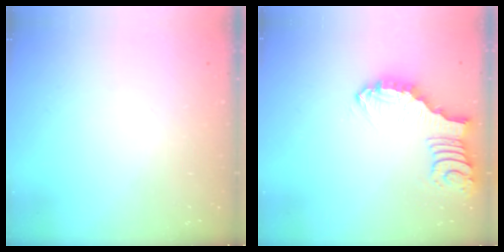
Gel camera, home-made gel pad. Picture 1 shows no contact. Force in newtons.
{"total": 1.9, "press": 1.8, "slide": 0.3}